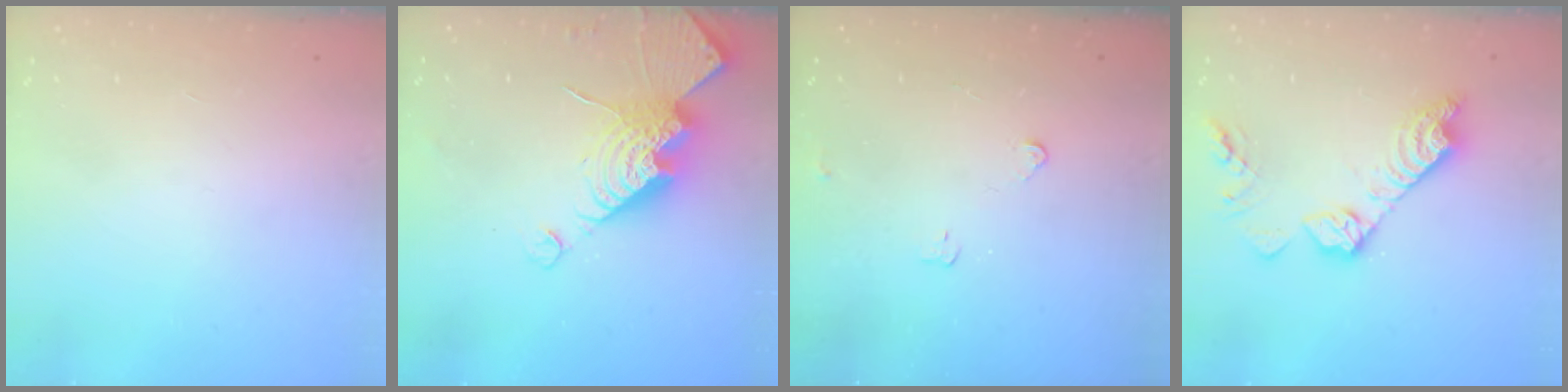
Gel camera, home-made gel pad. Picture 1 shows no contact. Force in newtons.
{"total": 14.6, "press": 14.6, "slide": 1.1}
{"total": 3.3, "press": 3.3, "slide": 0.5}
{"total": 15.1, "press": 15.1, "slide": 0.8}